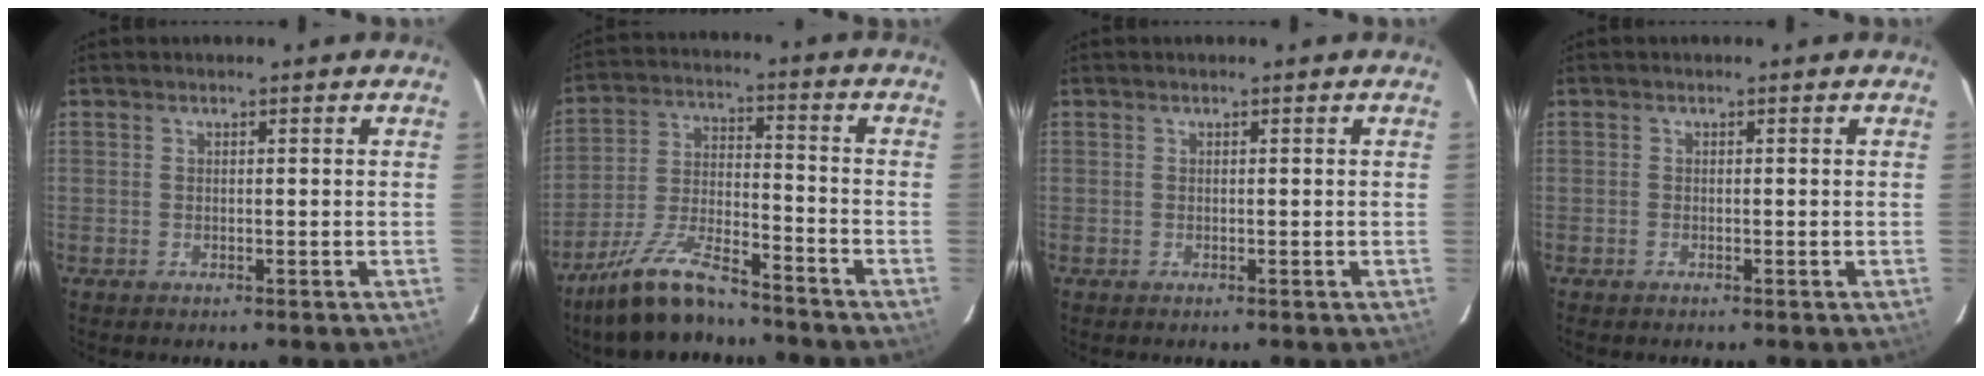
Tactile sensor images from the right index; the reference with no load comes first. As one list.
[{"total": 13.3, "force": [-11.0, 3.1, 6.9], "torque": [-0.151, -0.007, -0.200]}, {"total": 0.0}, {"total": 0.0}]